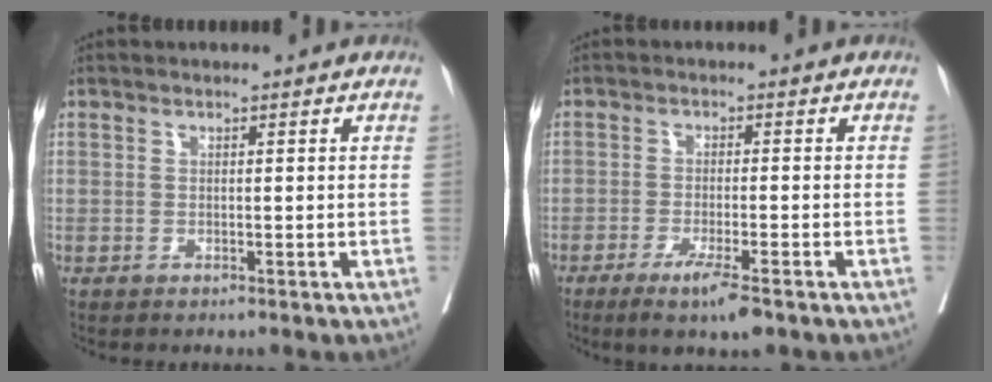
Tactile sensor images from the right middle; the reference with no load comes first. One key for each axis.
{"total": 5.9, "fx": -3.8, "fy": 0.3, "fz": 4.5, "tx": -0.076, "ty": -0.014, "tz": -0.063}